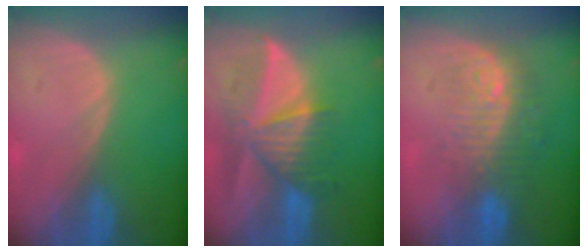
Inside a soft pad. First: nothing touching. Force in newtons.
{"total": 9.2, "press": 8.3, "slide": 4.0}
{"total": 9.0, "press": 8.4, "slide": 3.2}